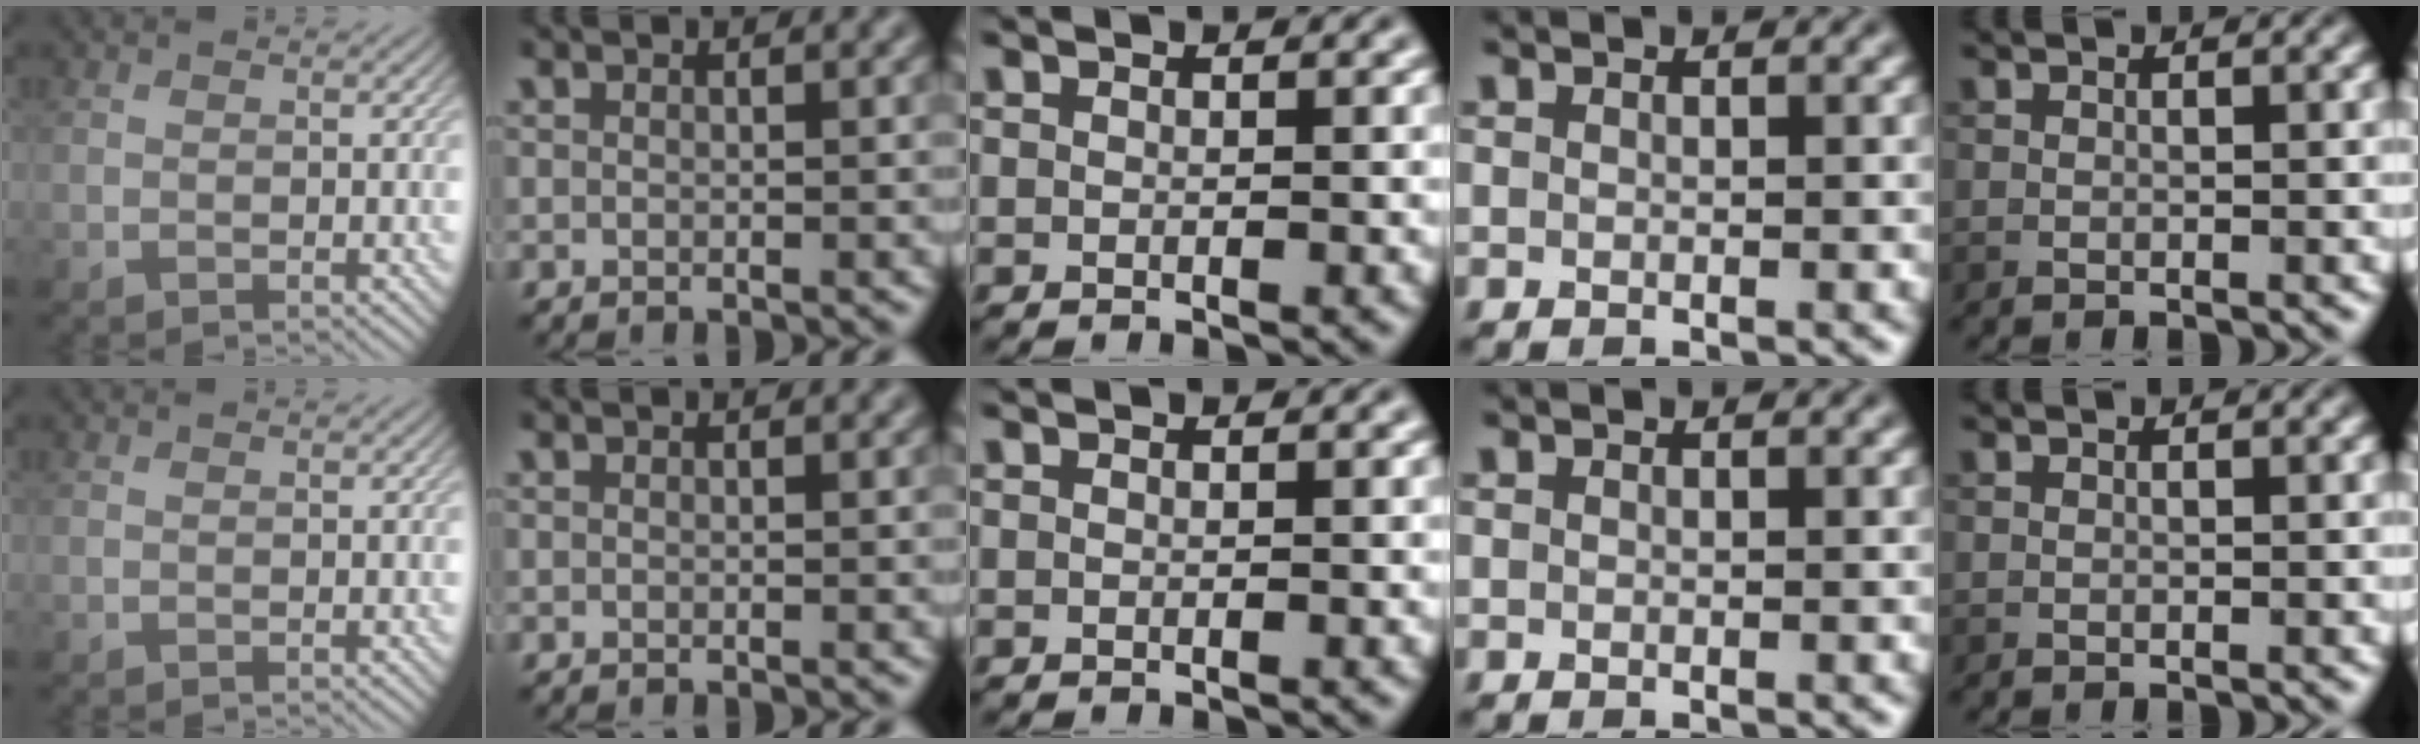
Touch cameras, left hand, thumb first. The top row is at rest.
{}